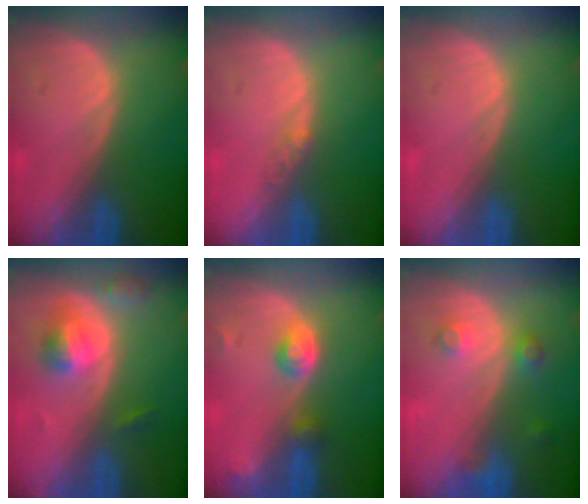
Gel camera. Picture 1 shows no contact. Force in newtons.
{"total": 1.6, "press": 1.3, "slide": 0.9}
{"total": 0.0}
{"total": 5.3, "press": 4.8, "slide": 2.2}
{"total": 4.4, "press": 4.1, "slide": 1.8}
{"total": 3.5, "press": 3.2, "slide": 1.3}